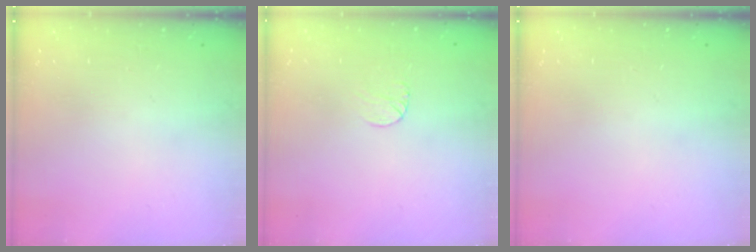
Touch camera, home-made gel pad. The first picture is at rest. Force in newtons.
{"total": 6.1, "press": 6.1, "slide": 0.5}
{"total": 0.0}